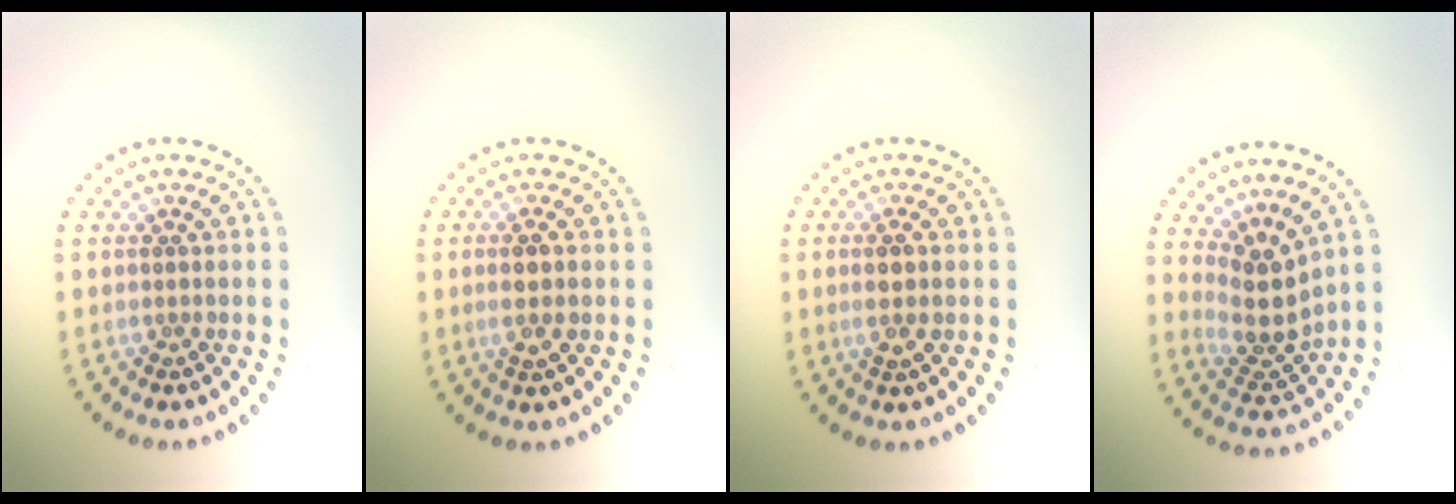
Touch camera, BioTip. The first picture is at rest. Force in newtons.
{"total": 2.0, "press": 1.8, "slide": 1.0}
{"total": 1.5, "press": 1.3, "slide": 0.8}
{"total": 3.6, "press": 2.7, "slide": 2.4}